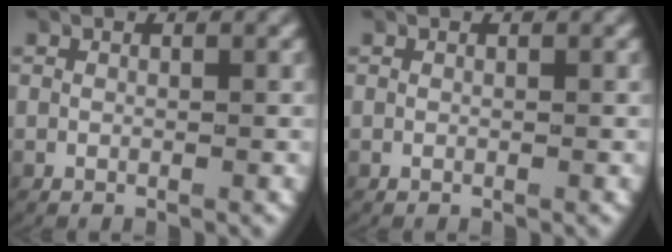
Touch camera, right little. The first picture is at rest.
{"total": 0.0}